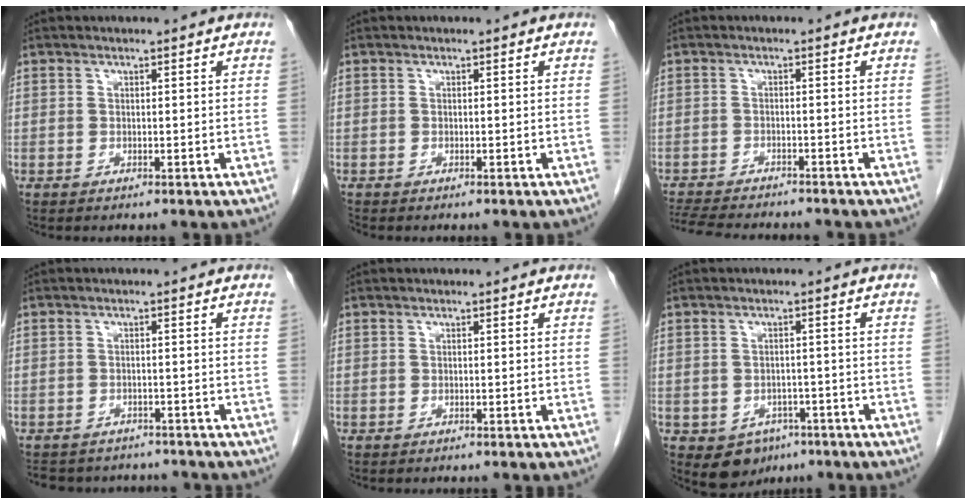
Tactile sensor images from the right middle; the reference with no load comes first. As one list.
[{"total": 0.0}, {"total": 11.2, "force": [-10.1, 1.9, 4.3], "torque": [-0.078, -0.010, -0.148]}, {"total": 9.3, "force": [-8.4, 3.6, 1.8], "torque": [-0.033, 0.010, -0.101]}, {"total": 0.0}, {"total": 5.2, "force": [-2.9, 4.0, 1.7], "torque": [-0.021, 0.004, -0.033]}]